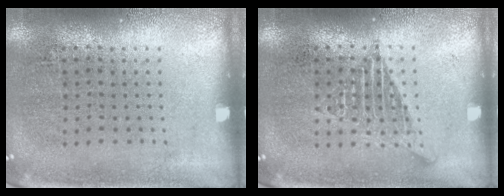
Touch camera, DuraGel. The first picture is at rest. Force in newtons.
{"total": 1.9, "press": 1.9, "slide": 0.2}